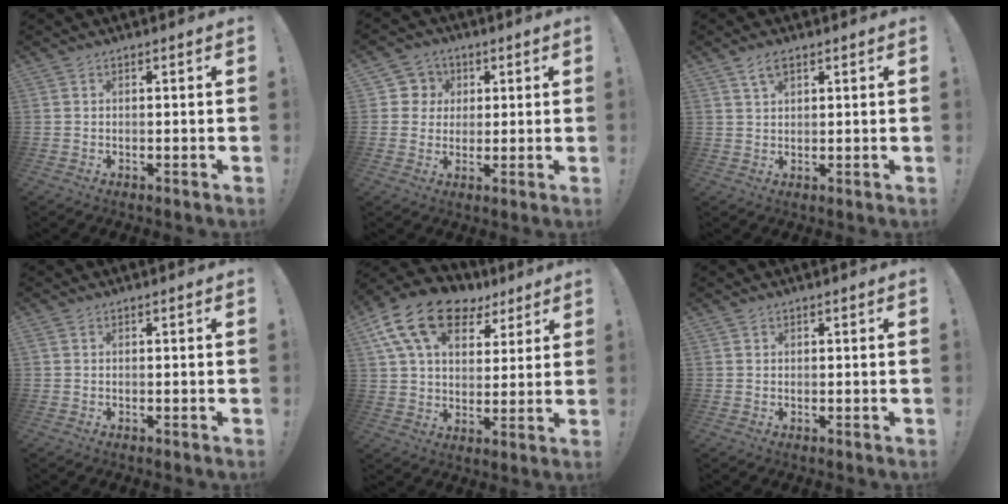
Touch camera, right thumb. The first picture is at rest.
{"total": 7.1, "force": [1.2, 6.9, 0.9], "torque": [-0.007, -0.005, 0.027]}
{"total": 3.9, "force": [2.4, 1.9, 2.5], "torque": [-0.041, -0.006, 0.042]}
{"total": 0.7, "force": [0.2, 0.5, 0.3], "torque": [-0.001, 0.000, 0.004]}
{"total": 17.7, "force": [9.3, 11.0, 10.3], "torque": [-0.179, -0.039, 0.173]}
{"total": 0.9, "force": [0.6, 0.7, 0.0], "torque": [0.007, -0.003, 0.010]}